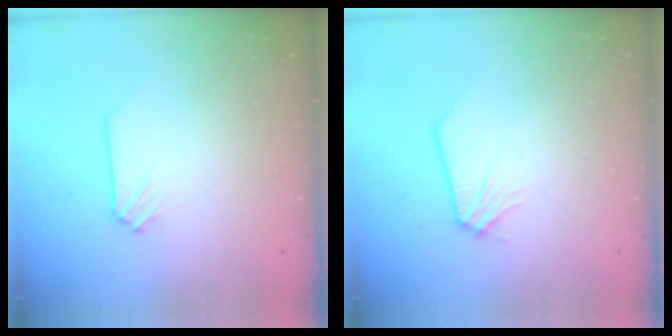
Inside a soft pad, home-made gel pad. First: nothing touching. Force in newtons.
{"total": 0.0}